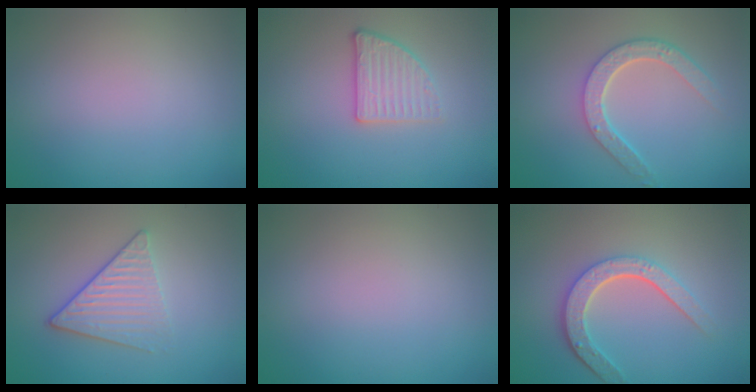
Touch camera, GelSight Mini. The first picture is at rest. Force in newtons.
{"total": 2.6, "press": 2.4, "slide": 1.2}
{"total": 4.1, "press": 3.3, "slide": 2.4}
{"total": 3.7, "press": 3.1, "slide": 2.0}
{"total": 0.0}
{"total": 4.6, "press": 3.5, "slide": 3.0}